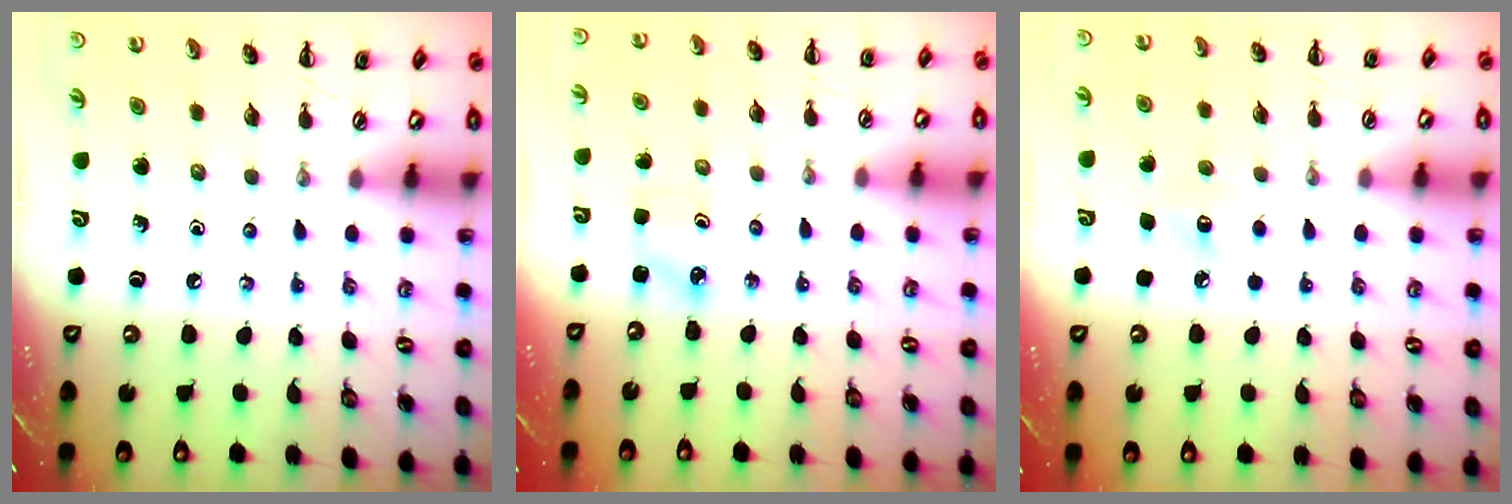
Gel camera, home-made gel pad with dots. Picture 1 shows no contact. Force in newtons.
{"total": 1.9, "press": 1.8, "slide": 0.5}
{"total": 5.8, "press": 5.7, "slide": 1.5}